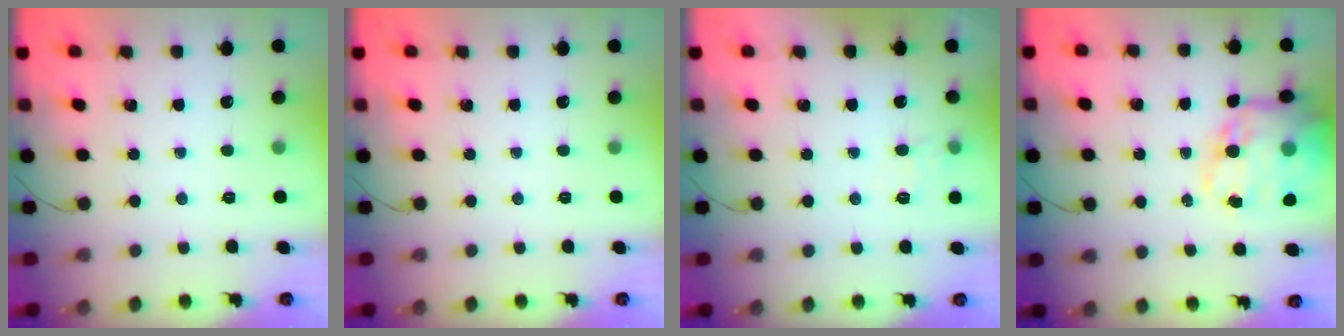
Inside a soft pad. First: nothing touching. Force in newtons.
{"total": 0.0}
{"total": 7.5, "press": 7.3, "slide": 2.0}
{"total": 21.1, "press": 20.5, "slide": 4.9}